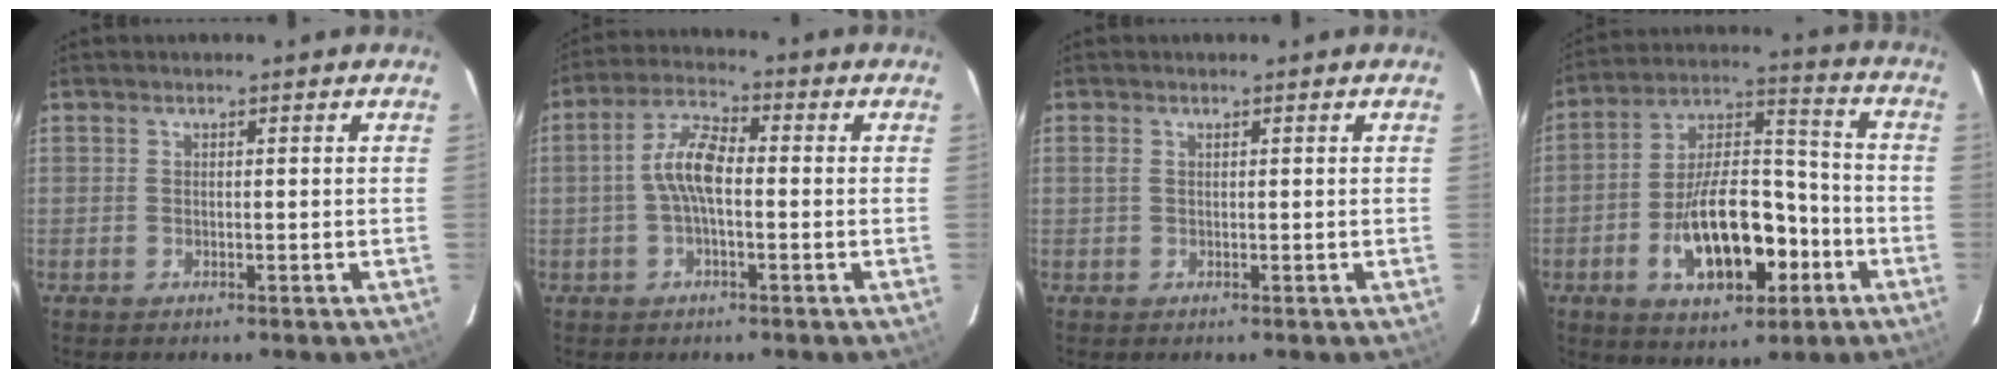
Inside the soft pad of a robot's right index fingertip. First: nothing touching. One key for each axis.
{"total": 6.9, "fx": -0.8, "fy": 2.5, "fz": 6.4, "tx": -0.134, "ty": 0.020, "tz": -0.019}
{"total": 0.7, "fx": 0.3, "fy": 0.4, "fz": 0.6, "tx": -0.014, "ty": 0.002, "tz": 0.004}
{"total": 17.9, "fx": -6.6, "fy": 8.9, "fz": 14.0, "tx": -0.252, "ty": 0.025, "tz": -0.094}